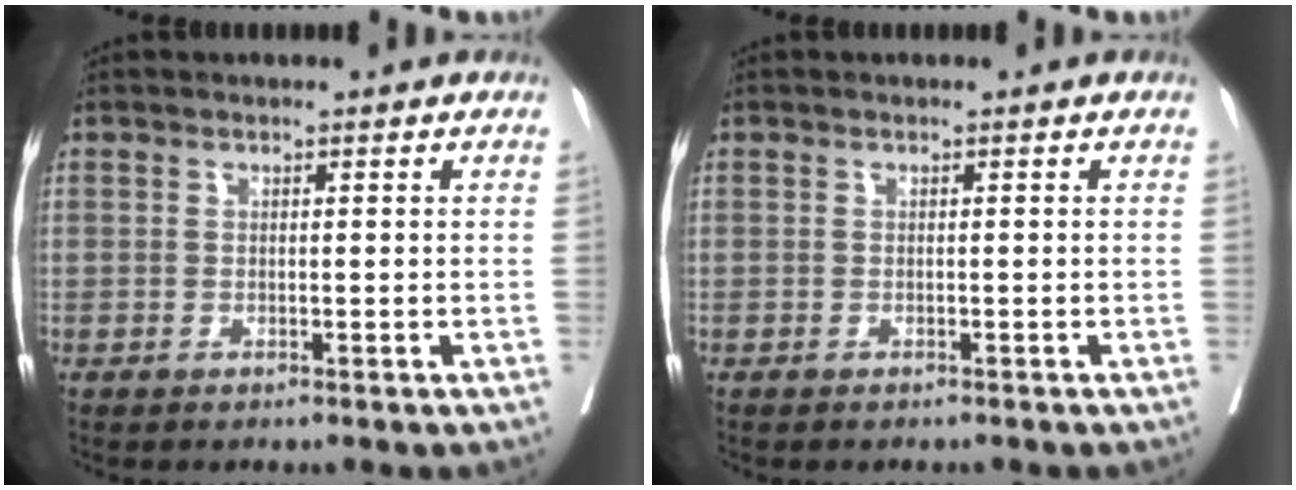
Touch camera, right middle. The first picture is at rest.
{"total": 0.9, "force": [-0.8, 0.2, 0.2], "torque": [-0.010, -0.002, -0.014]}